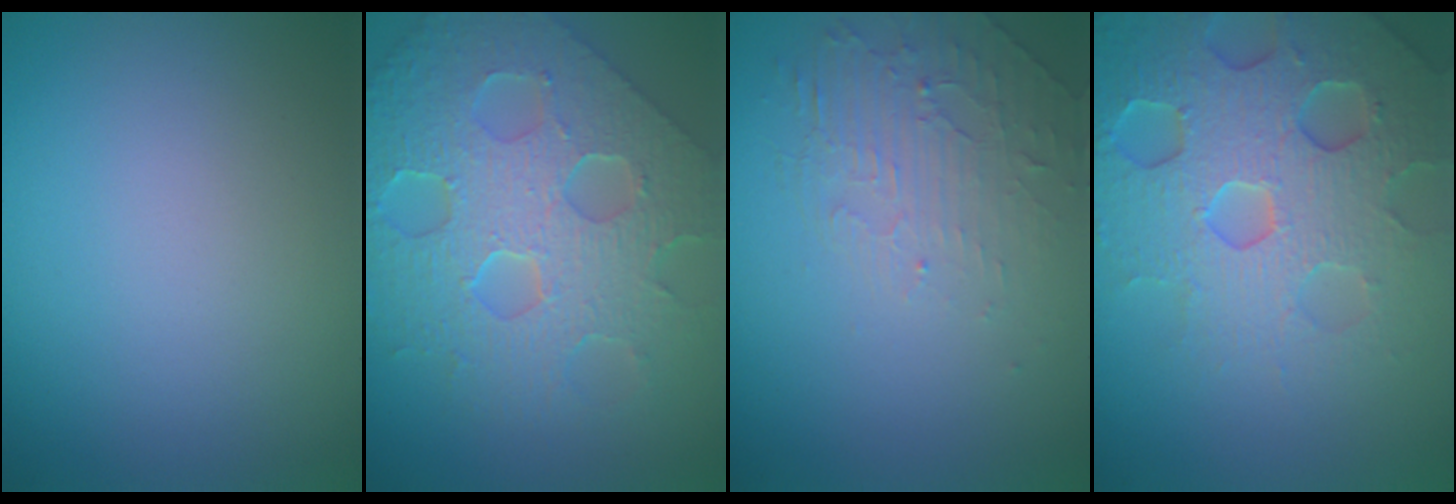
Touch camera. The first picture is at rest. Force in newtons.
{"total": 8.7, "press": 6.4, "slide": 5.8}
{"total": 2.1, "press": 1.2, "slide": 1.7}
{"total": 7.3, "press": 7.2, "slide": 1.5}